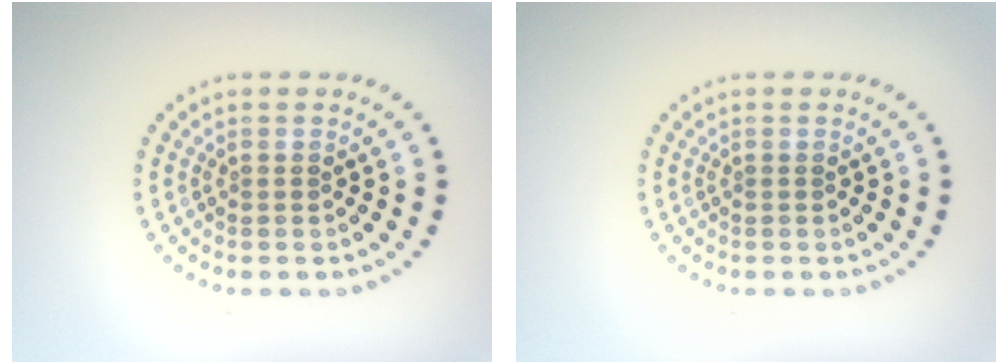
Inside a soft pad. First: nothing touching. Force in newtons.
{"total": 0.0}